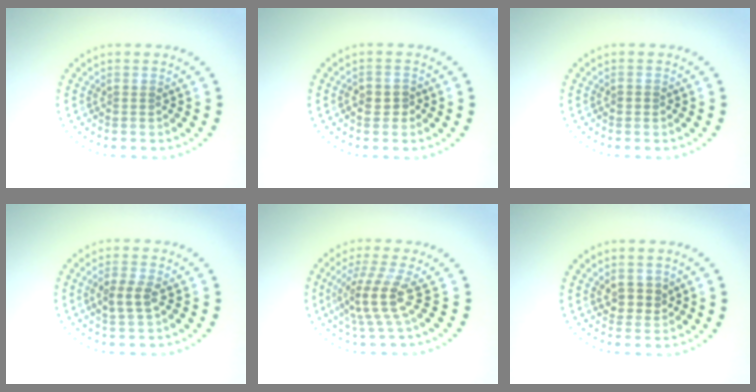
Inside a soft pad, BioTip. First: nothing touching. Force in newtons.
{"total": 1.4, "press": 1.4, "slide": 0.4}
{"total": 1.0, "press": 1.0, "slide": 0.2}
{"total": 2.6, "press": 2.5, "slide": 0.6}
{"total": 4.1, "press": 2.8, "slide": 3.0}
{"total": 2.2, "press": 2.1, "slide": 0.7}